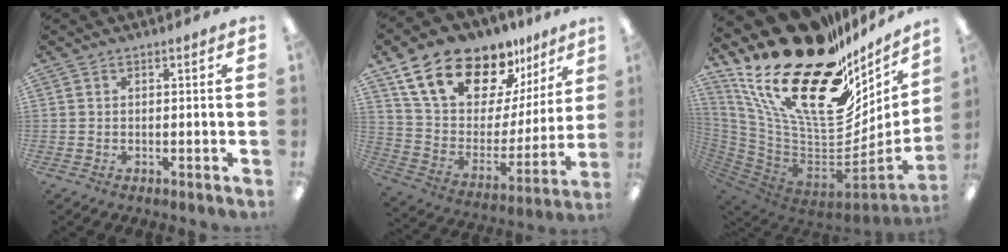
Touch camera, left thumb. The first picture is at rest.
{"total": 20.4, "force": [15.9, 9.3, 8.8], "torque": [-0.162, -0.110, 0.283]}
{"total": 32.2, "force": [17.8, 15.8, 21.6], "torque": [-0.370, -0.147, 0.346]}